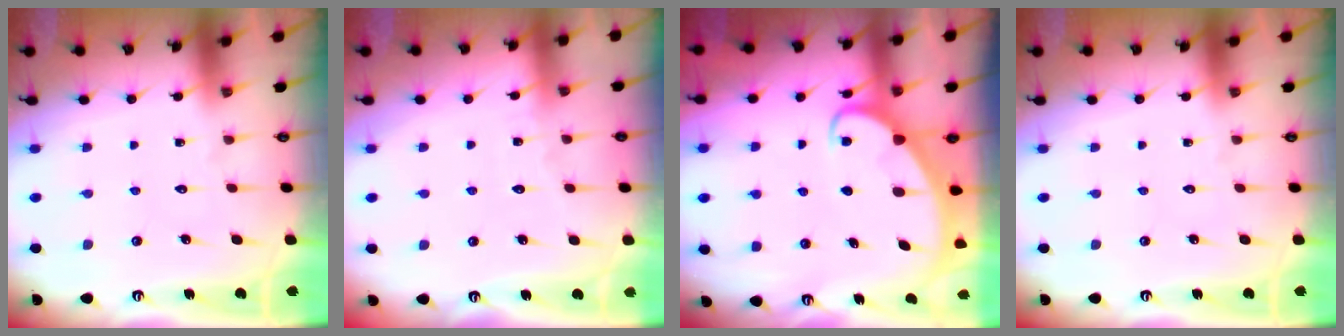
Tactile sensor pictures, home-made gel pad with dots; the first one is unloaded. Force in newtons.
{"total": 2.8, "press": 2.8, "slide": 0.4}
{"total": 3.0, "press": 3.0, "slide": 0.4}
{"total": 0.0}